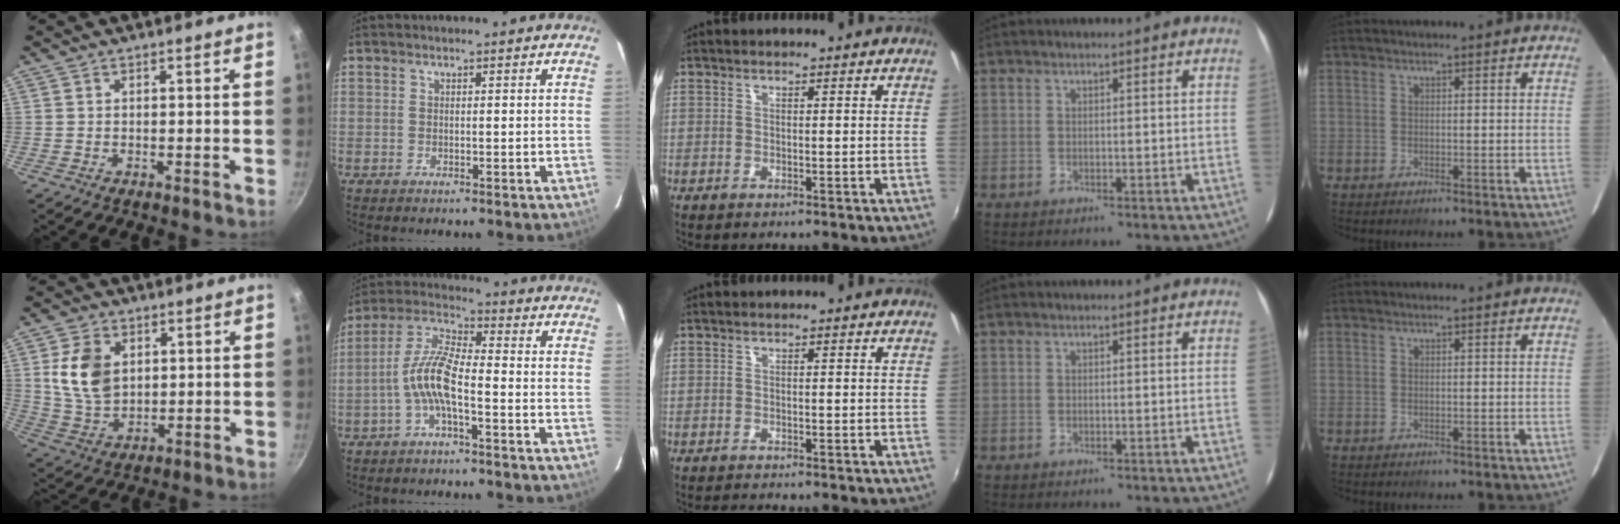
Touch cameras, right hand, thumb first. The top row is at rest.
{"thumb": {"total": 11.0, "force": [2.6, 7.8, 7.4], "torque": [-0.121, -0.016, 0.054]}, "index": {"total": 8.3, "force": [-2.9, 2.0, 7.5], "torque": [-0.169, 0.014, -0.057]}, "middle": {"total": 1.3, "force": [-1.2, 0.1, 0.3], "torque": [-0.006, -0.010, -0.021]}}